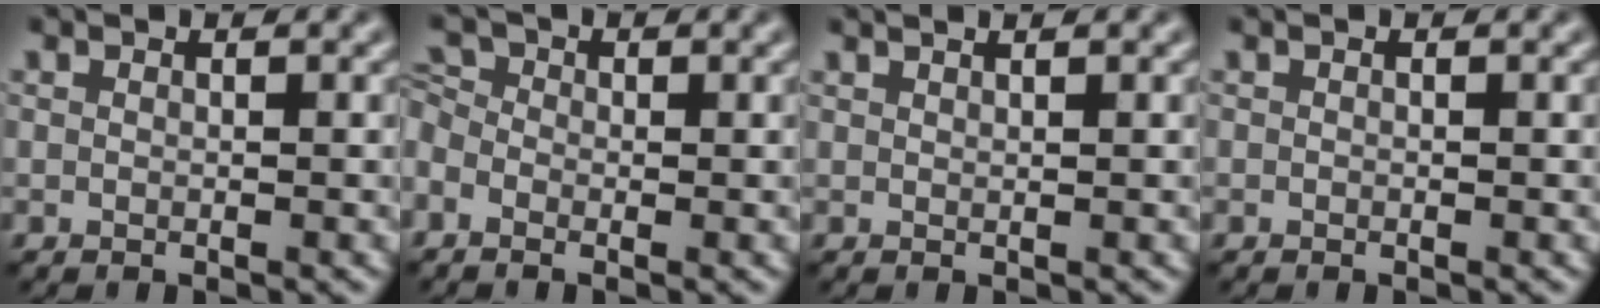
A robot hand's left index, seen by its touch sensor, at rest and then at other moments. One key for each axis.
{"total": 2.4, "fx": -0.7, "fy": 1.9, "fz": 1.1, "tx": -0.029, "ty": 0.012, "tz": -0.019}
{"total": 1.6, "fx": 1.1, "fy": 0.6, "fz": 1.0, "tx": 0.005, "ty": 0.006, "tz": -0.005}
{"total": 0.0}